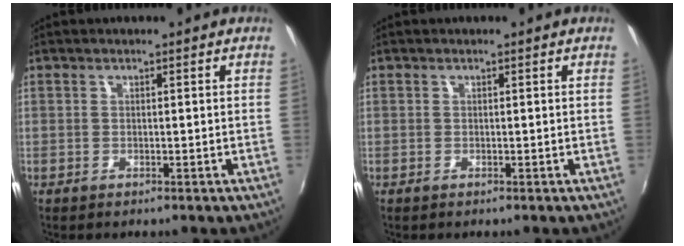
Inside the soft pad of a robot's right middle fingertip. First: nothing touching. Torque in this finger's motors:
{"motor_torque": [0.00, 0.00, 0.00, 0.00]}